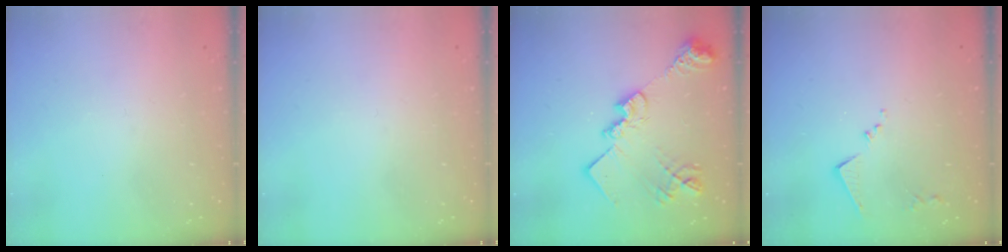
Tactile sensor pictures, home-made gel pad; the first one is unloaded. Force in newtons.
{"total": 0.0}
{"total": 19.7, "press": 19.7, "slide": 1.4}
{"total": 6.6, "press": 6.6, "slide": 0.4}